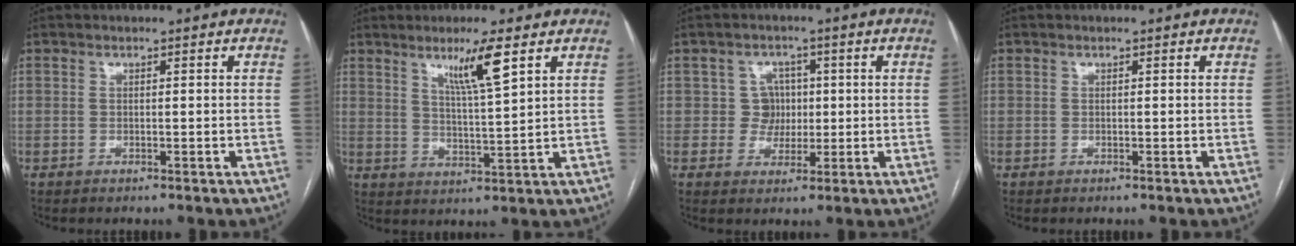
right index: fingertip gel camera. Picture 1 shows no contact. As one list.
[{"total": 6.9, "force": [4.0, -0.4, 5.7], "torque": [-0.100, -0.011, 0.072]}, {"total": 4.0, "force": [0.4, 3.9, 0.6], "torque": [0.000, 0.013, 0.008]}, {"total": 0.0}]